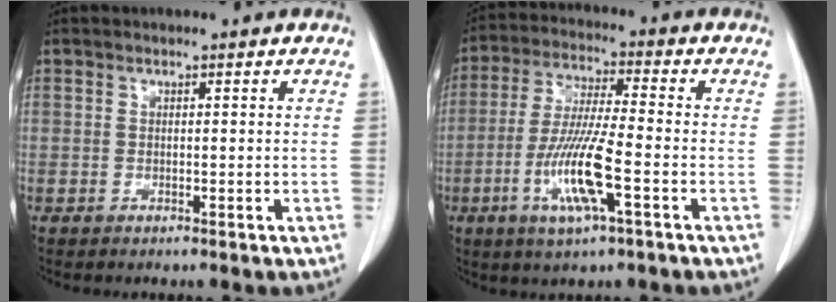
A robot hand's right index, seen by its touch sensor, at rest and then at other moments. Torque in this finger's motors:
{"motor_torque": [1.82, -0.32, 0.95, 0.21]}